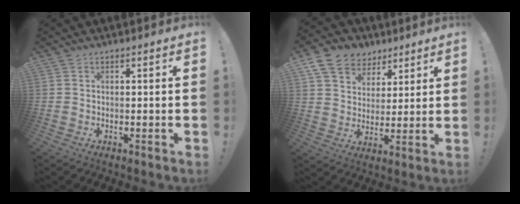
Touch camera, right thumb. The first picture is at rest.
{"total": 11.6, "force": [7.1, 8.6, 3.4], "torque": [-0.053, -0.043, 0.141]}